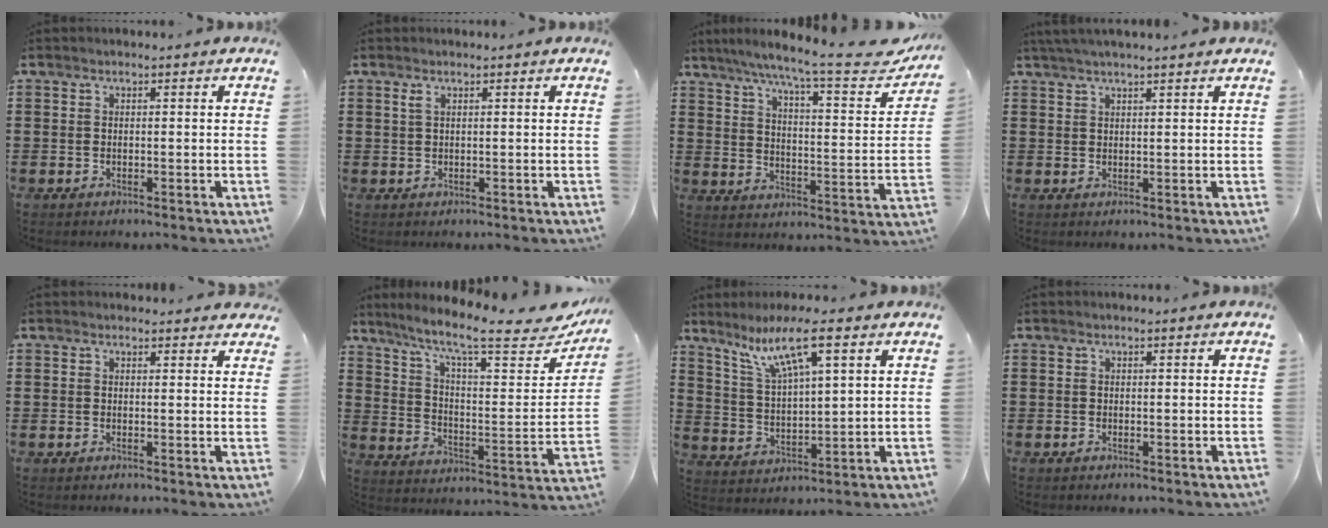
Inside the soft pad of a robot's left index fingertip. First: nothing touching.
{"total": 0.9, "force": [0.4, 0.1, 0.8], "torque": [-0.017, 0.001, 0.008]}
{"total": 9.9, "force": [7.9, 0.5, 5.9], "torque": [-0.119, -0.053, 0.123]}
{"total": 2.0, "force": [1.8, -0.2, 1.0], "torque": [-0.022, 0.002, 0.034]}
{"total": 1.3, "force": [1.2, 0.4, 0.2], "torque": [-0.007, 0.003, 0.024]}
{"total": 10.6, "force": [8.6, 0.9, 6.1], "torque": [-0.135, -0.059, 0.138]}
{"total": 9.2, "force": [5.9, 1.7, 6.8], "torque": [-0.139, -0.010, 0.102]}
{"total": 0.0}